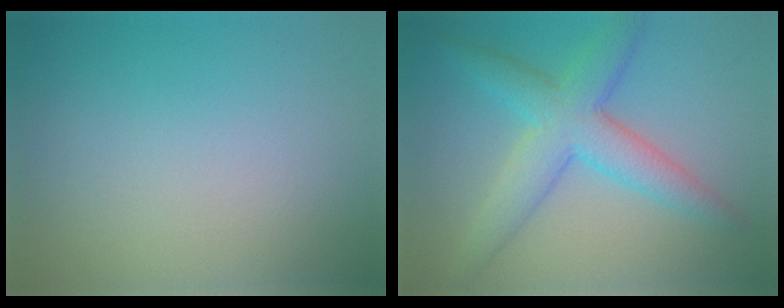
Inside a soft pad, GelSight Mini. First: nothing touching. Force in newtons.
{"total": 5.7, "press": 5.7, "slide": 0.2}